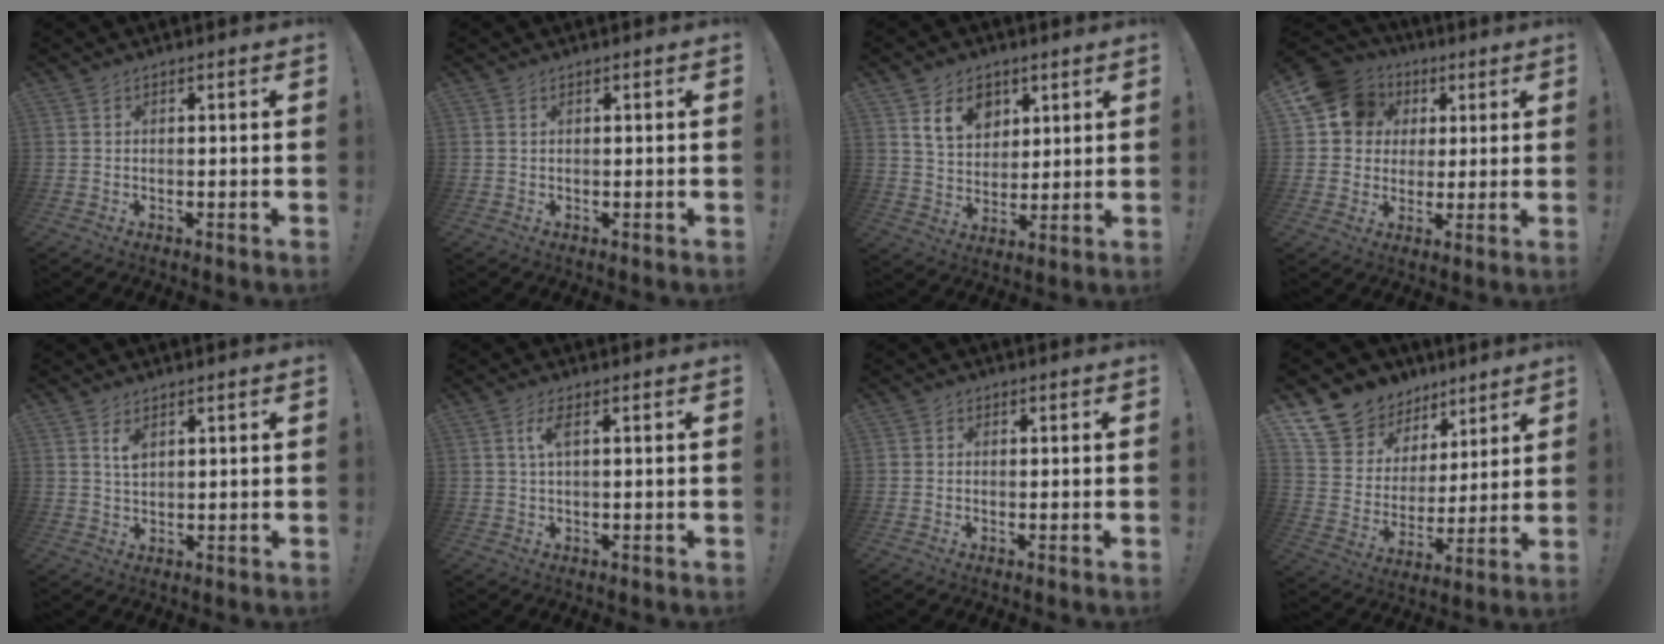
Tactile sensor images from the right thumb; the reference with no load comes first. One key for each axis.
{"total": 0.6, "fx": 0.3, "fy": 0.1, "fz": 0.5, "tx": -0.016, "ty": 0.004, "tz": 0.008}
{"total": 11.3, "fx": 6.2, "fy": 8.2, "fz": 4.8, "tx": -0.073, "ty": -0.026, "tz": 0.119}
{"total": 13.1, "fx": 4.8, "fy": 11.2, "fz": 4.8, "tx": -0.077, "ty": -0.010, "tz": 0.099}
{"total": 3.8, "fx": 2.3, "fy": 2.2, "fz": 2.0, "tx": -0.022, "ty": -0.017, "tz": 0.038}
{"total": 3.6, "fx": 1.1, "fy": 0.7, "fz": 3.4, "tx": -0.065, "ty": 0.001, "tz": 0.017}
{"total": 1.3, "fx": 0.2, "fy": 1.2, "fz": 0.3, "tx": -0.005, "ty": 0.004, "tz": 0.003}
{"total": 14.0, "fx": 10.1, "fy": 9.3, "fz": 2.9, "tx": -0.051, "ty": -0.077, "tz": 0.202}